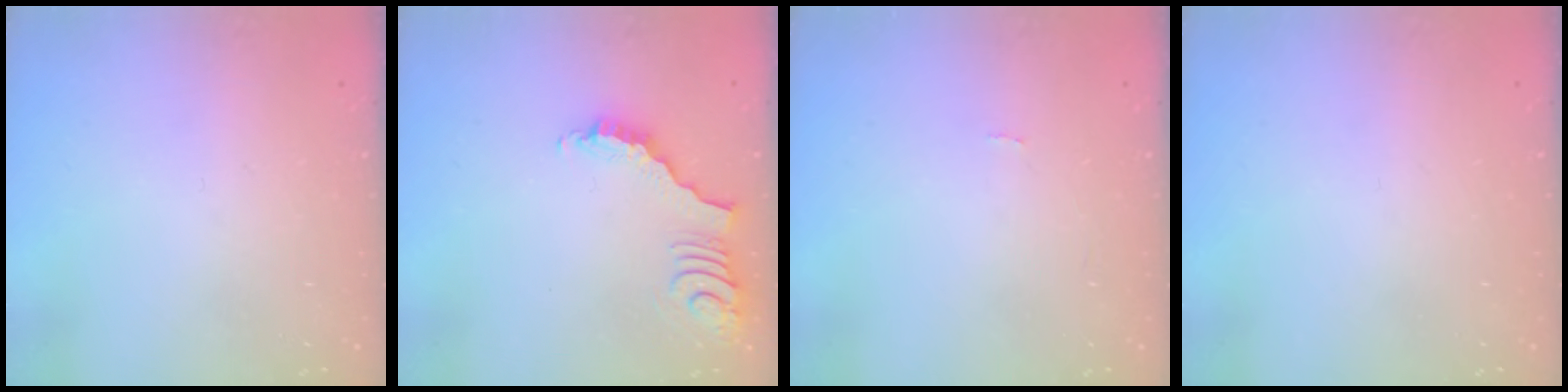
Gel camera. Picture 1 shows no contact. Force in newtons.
{"total": 3.6, "press": 3.6, "slide": 0.6}
{"total": 0.0}
{"total": 0.0}